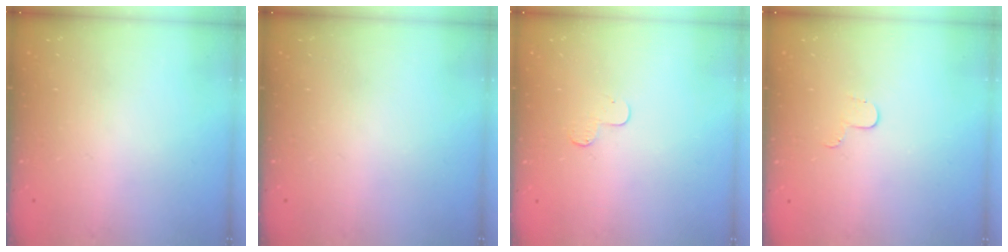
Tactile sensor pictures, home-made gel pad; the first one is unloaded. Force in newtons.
{"total": 0.0}
{"total": 3.7, "press": 3.7, "slide": 0.3}
{"total": 3.5, "press": 3.5, "slide": 0.4}